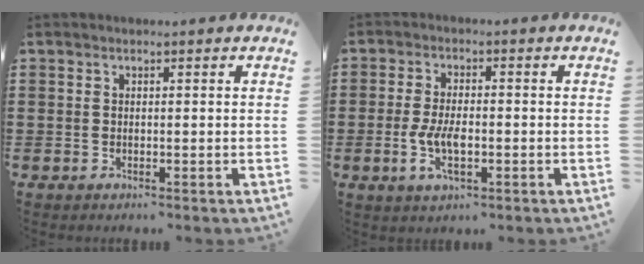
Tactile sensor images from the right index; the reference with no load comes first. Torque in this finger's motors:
{"motor_torque": [1.03, 1.11, 0.52, 0.13]}